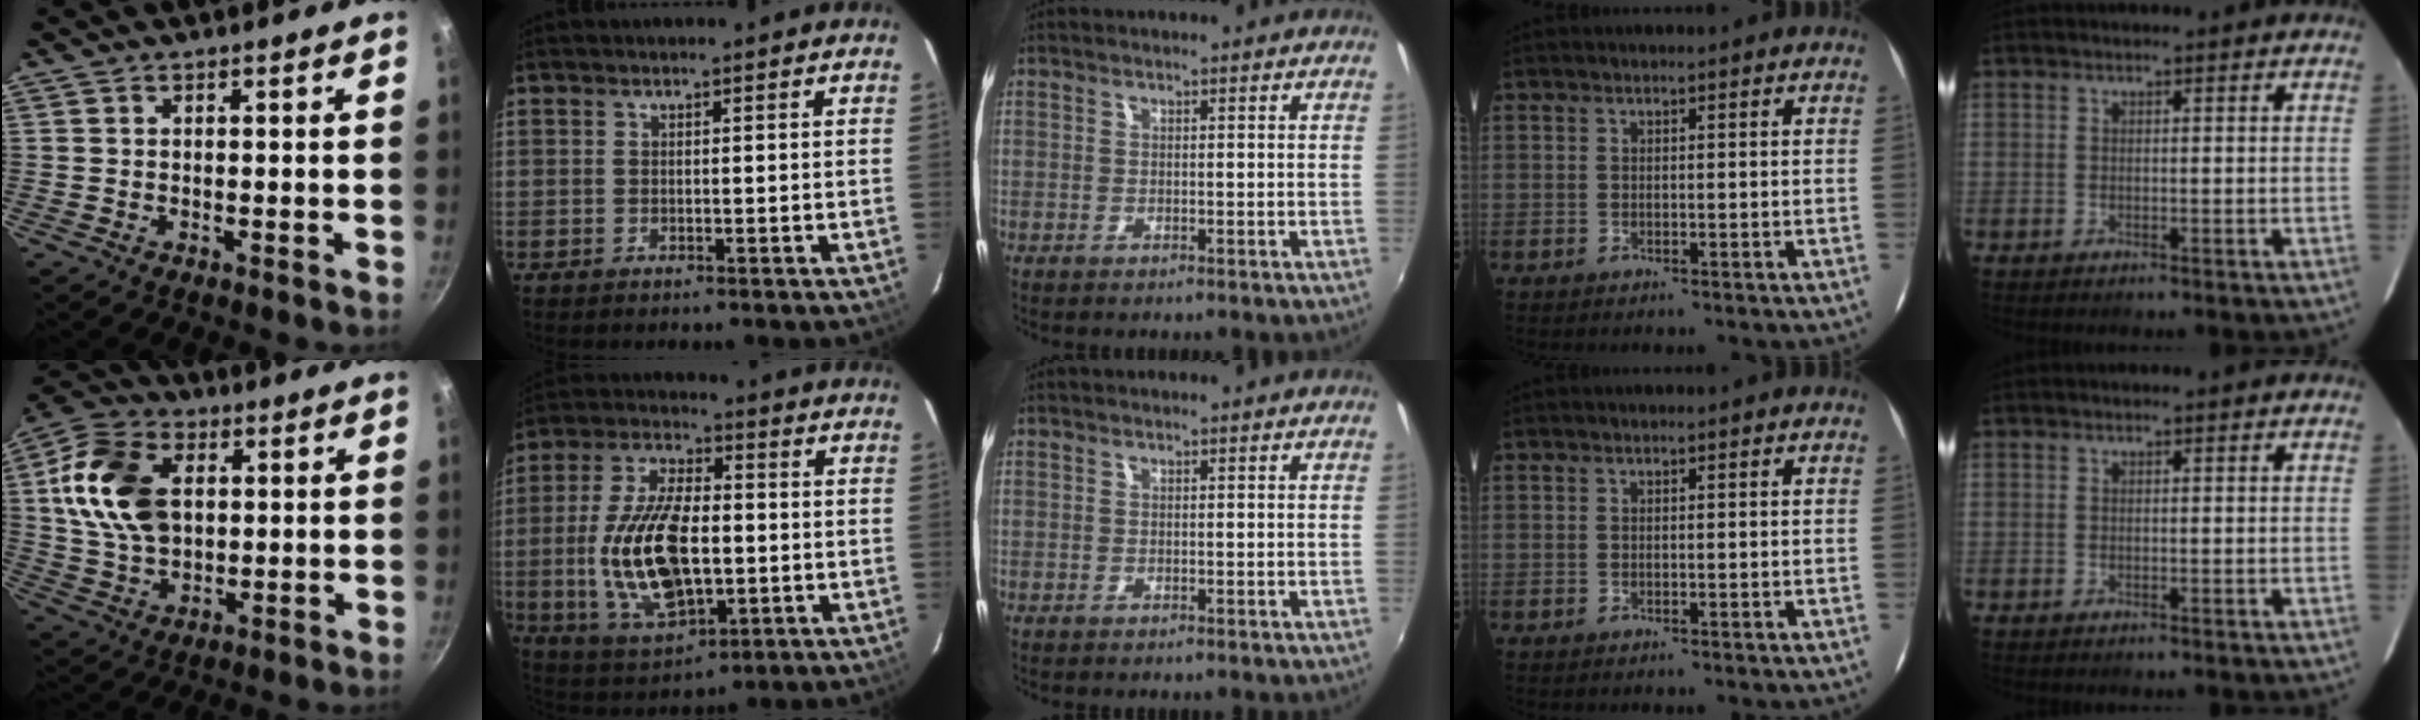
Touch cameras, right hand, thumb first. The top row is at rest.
{"thumb": {"total": 18.1, "force": [3.3, 12.3, 12.9], "torque": [-0.224, 0.001, 0.056]}, "index": {"total": 19.1, "force": [-1.8, 8.8, 16.8], "torque": [-0.349, -0.006, -0.019]}}